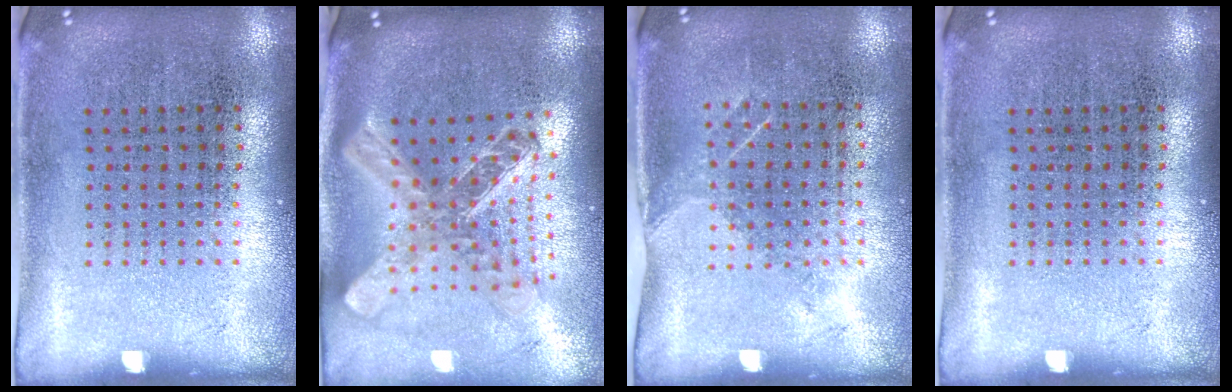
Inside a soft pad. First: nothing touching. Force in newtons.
{"total": 2.5, "press": 2.0, "slide": 1.6}
{"total": 1.1, "press": 0.8, "slide": 0.7}
{"total": 0.0}